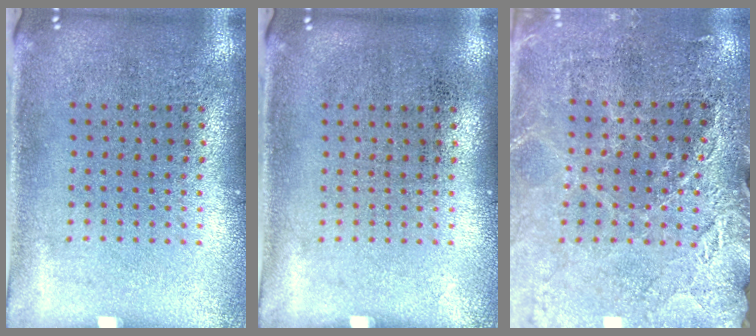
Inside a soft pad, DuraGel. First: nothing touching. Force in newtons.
{"total": 0.0}
{"total": 2.8, "press": 2.8, "slide": 0.3}